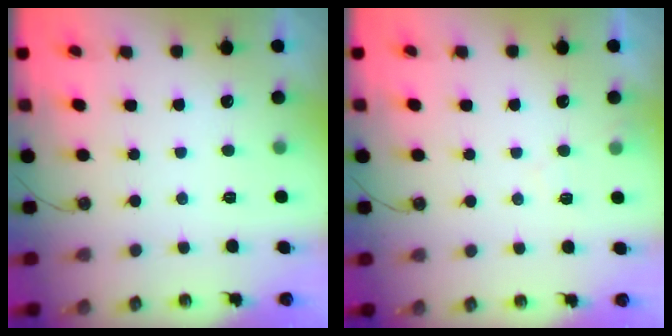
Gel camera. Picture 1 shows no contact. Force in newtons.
{"total": 5.5, "press": 5.4, "slide": 0.8}